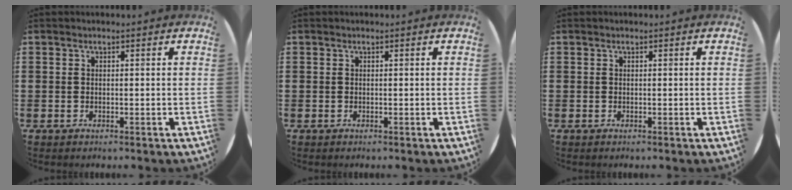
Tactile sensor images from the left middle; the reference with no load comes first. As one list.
[{"total": 0.0}, {"total": 0.0}]